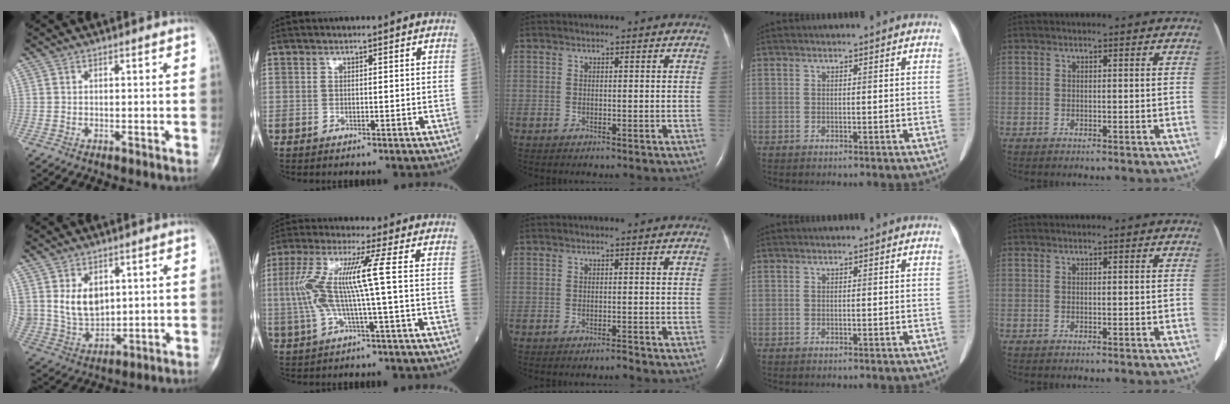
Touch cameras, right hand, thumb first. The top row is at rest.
{"thumb": {"total": 9.2, "force": [3.0, 6.6, 5.7], "torque": [-0.082, -0.016, 0.079]}, "index": {"total": 10.5, "force": [0.4, -0.4, 10.4], "torque": [-0.226, 0.017, 0.005]}, "middle": {"total": 0.8, "force": [-0.7, -0.1, 0.3], "torque": [-0.005, -0.001, -0.011]}}